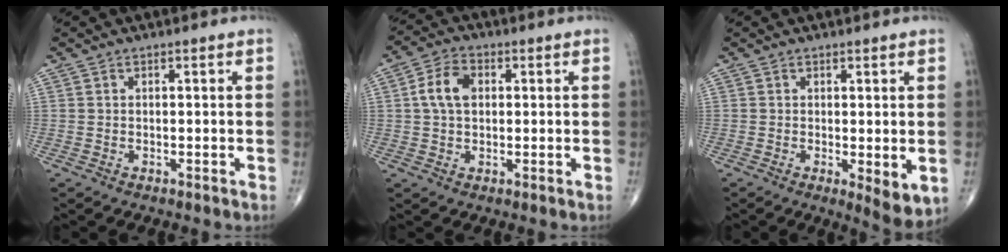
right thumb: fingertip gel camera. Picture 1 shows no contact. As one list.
[{"total": 6.4, "force": [1.0, 4.3, 4.6], "torque": [-0.087, 0.013, 0.013]}, {"total": 5.1, "force": [-0.6, 1.7, 4.8], "torque": [-0.067, -0.017, -0.006]}]